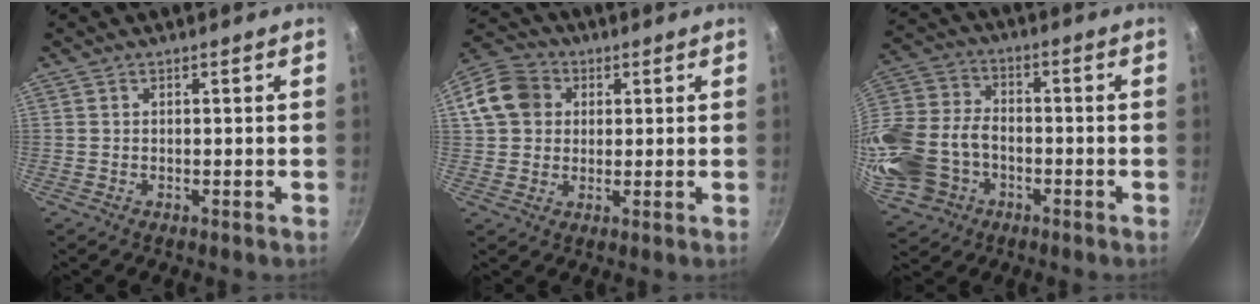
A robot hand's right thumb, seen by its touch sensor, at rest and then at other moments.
{"total": 10.5, "force": [2.3, 8.9, 5.0], "torque": [-0.068, 0.017, 0.028]}
{"total": 21.4, "force": [-6.3, 16.2, 12.4], "torque": [-0.296, 0.041, -0.118]}